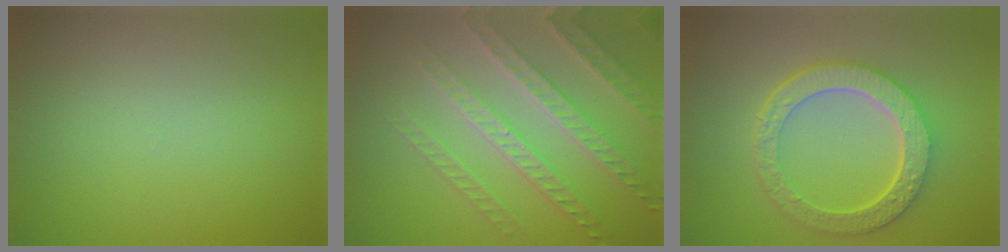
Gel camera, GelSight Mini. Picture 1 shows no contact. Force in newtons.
{"total": 6.9, "press": 5.3, "slide": 4.4}
{"total": 6.7, "press": 5.3, "slide": 4.2}